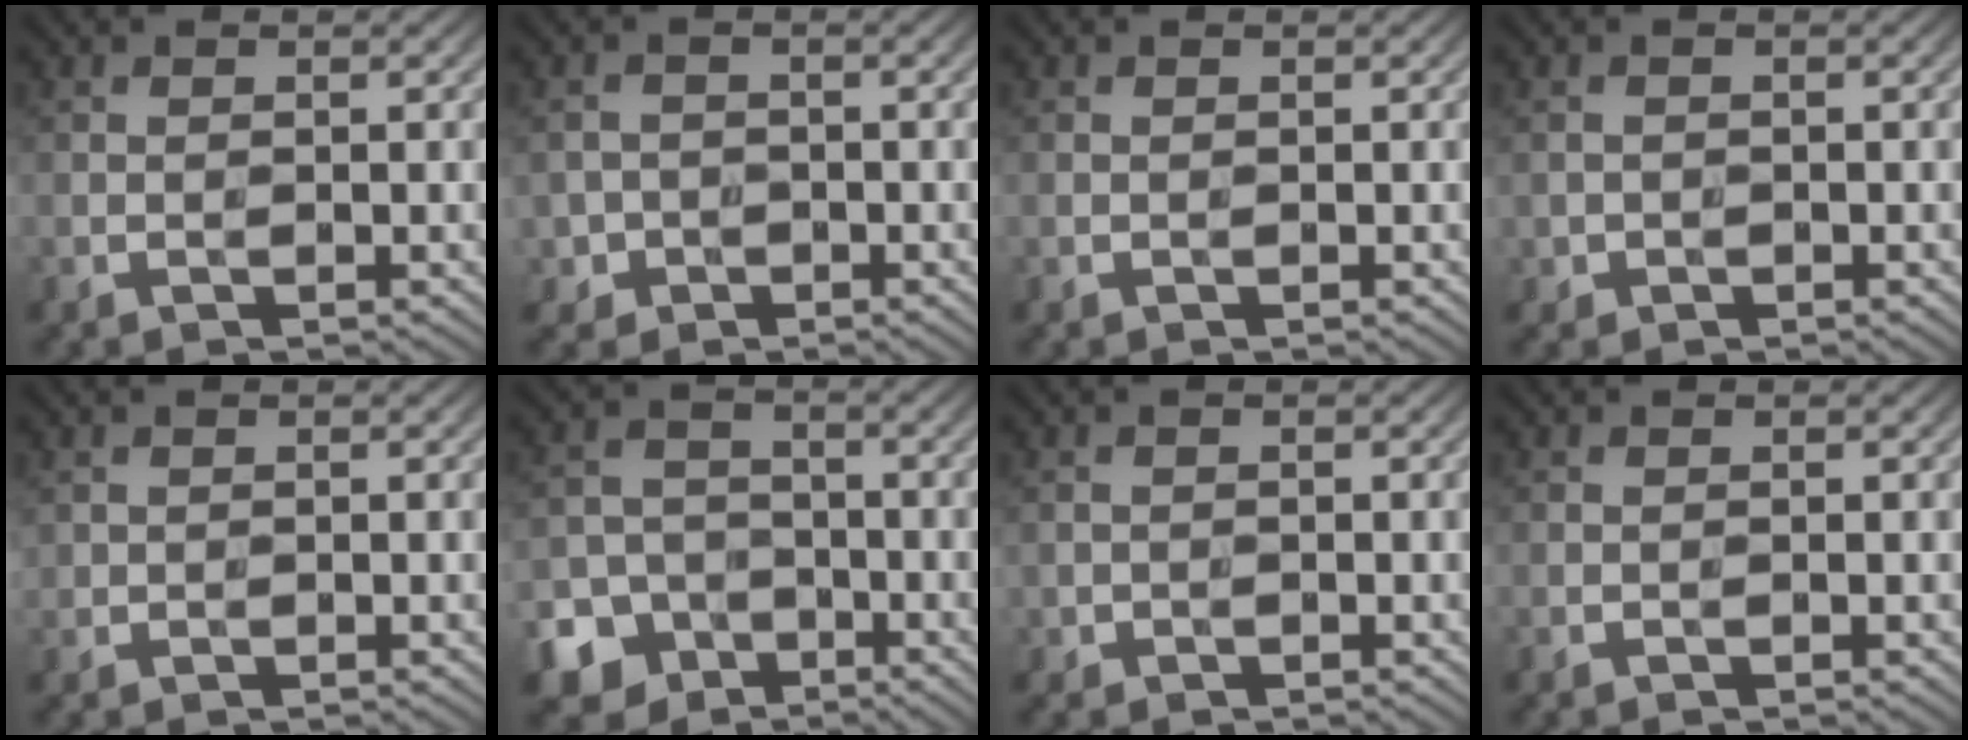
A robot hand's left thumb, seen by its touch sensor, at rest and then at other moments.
{"total": 2.3, "force": [-1.1, 2.0, 0.3], "torque": [-0.001, -0.003, -0.023]}
{"total": 0.0}
{"total": 1.1, "force": [-0.5, 1.0, 0.1], "torque": [0.002, -0.007, -0.011]}
{"total": 1.0, "force": [0.5, 0.8, 0.2], "torque": [-0.006, -0.002, 0.013]}
{"total": 8.7, "force": [-5.3, 6.6, 2.0], "torque": [-0.041, -0.027, -0.113]}
{"total": 0.8, "force": [-0.3, 0.8, 0.1], "torque": [-0.001, -0.007, -0.007]}
{"total": 0.0}